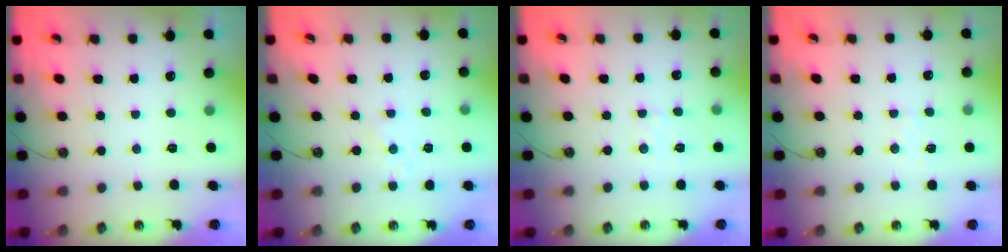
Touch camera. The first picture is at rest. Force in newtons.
{"total": 3.5, "press": 3.5, "slide": 0.4}
{"total": 2.8, "press": 2.8, "slide": 0.4}
{"total": 5.3, "press": 5.3, "slide": 0.6}